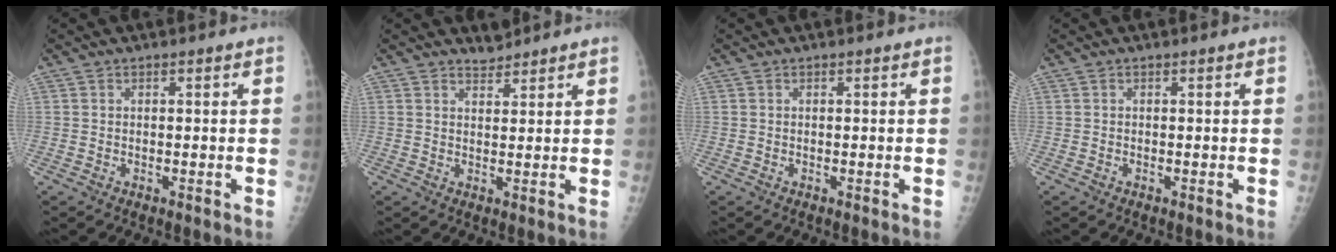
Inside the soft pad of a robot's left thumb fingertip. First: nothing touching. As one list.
[{"total": 1.9, "force": [1.8, 0.5, -0.4], "torque": [0.018, -0.018, 0.030]}, {"total": 0.0}, {"total": 0.0}]